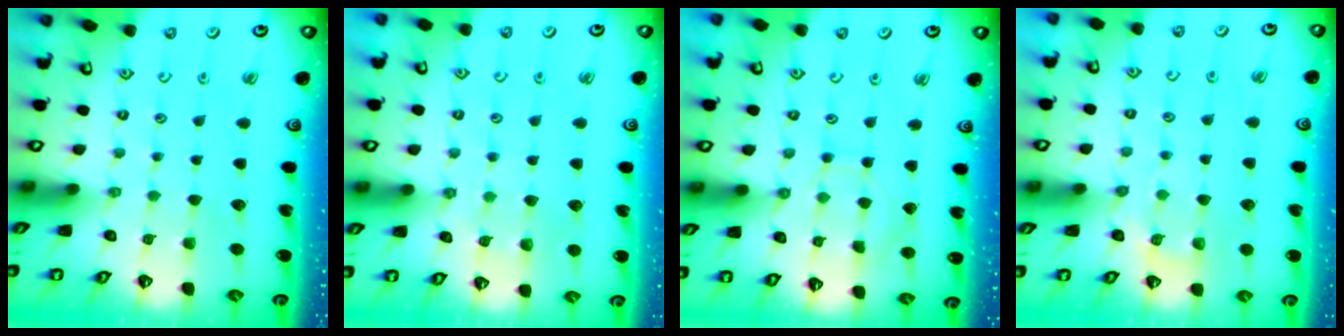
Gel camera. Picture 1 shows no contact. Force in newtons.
{"total": 4.8, "press": 4.8, "slide": 0.5}
{"total": 7.0, "press": 7.0, "slide": 0.8}
{"total": 5.1, "press": 4.9, "slide": 1.5}